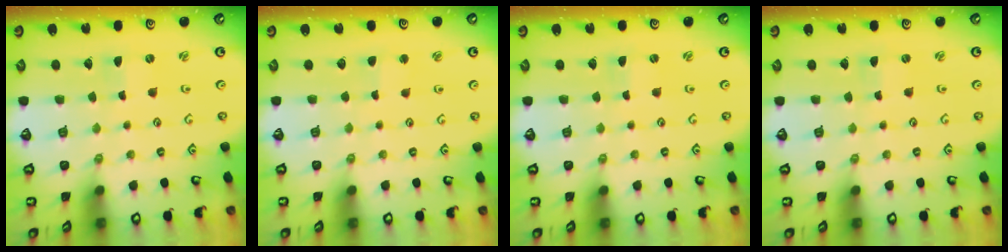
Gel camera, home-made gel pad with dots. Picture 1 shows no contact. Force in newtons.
{"total": 2.0, "press": 2.0, "slide": 0.3}
{"total": 0.0}
{"total": 0.0}